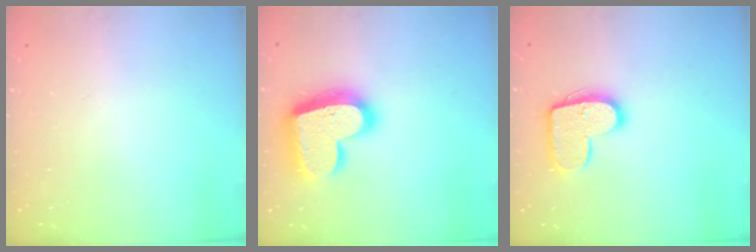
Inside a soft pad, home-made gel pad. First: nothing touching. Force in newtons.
{"total": 21.7, "press": 21.6, "slide": 1.5}
{"total": 13.5, "press": 13.5, "slide": 0.6}